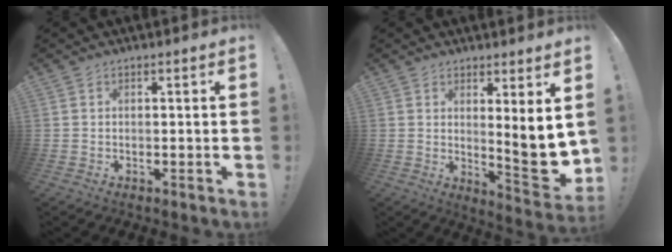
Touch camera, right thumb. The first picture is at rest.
{"total": 9.1, "force": [1.6, 1.5, 8.9], "torque": [-0.102, -0.043, 0.026]}